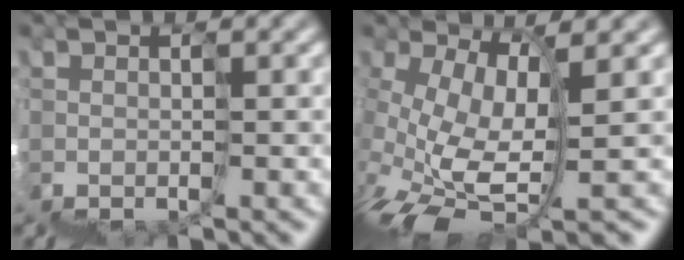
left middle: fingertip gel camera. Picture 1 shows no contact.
{"total": 2.5, "force": [-0.7, 0.1, 2.4], "torque": [-0.068, 0.004, -0.012]}